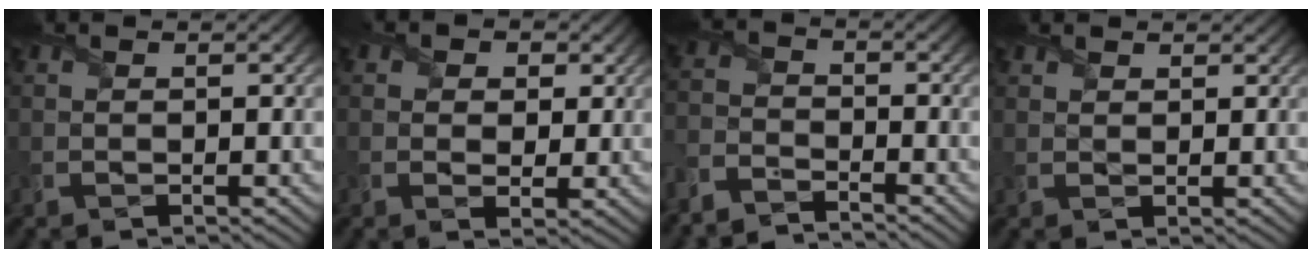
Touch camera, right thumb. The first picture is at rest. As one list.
[{"total": 4.3, "force": [1.5, 3.4, 2.3], "torque": [-0.048, -0.002, 0.013]}, {"total": 4.5, "force": [-4.4, 0.8, 0.7], "torque": [-0.019, -0.006, -0.105]}, {"total": 1.5, "force": [1.4, 0.6, 0.2], "torque": [-0.008, 0.000, 0.030]}]